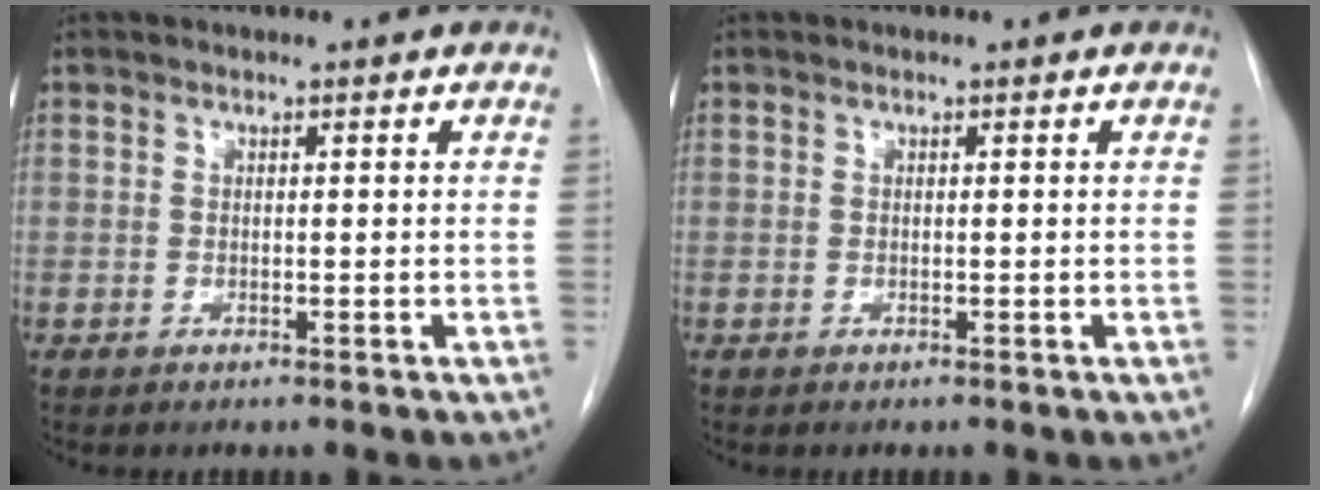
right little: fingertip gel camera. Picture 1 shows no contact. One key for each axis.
{"total": 0.0}